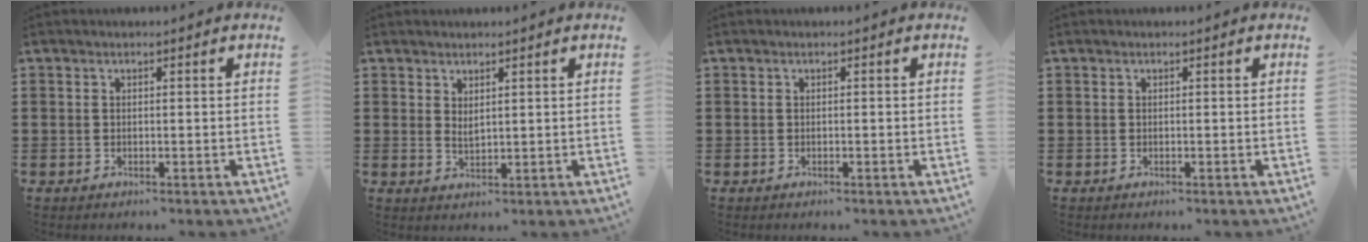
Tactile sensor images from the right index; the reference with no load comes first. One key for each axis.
{"total": 1.6, "fx": 1.2, "fy": 0.5, "fz": 0.9, "tx": -0.019, "ty": 0.001, "tz": 0.021}
{"total": 0.0}
{"total": 0.0}